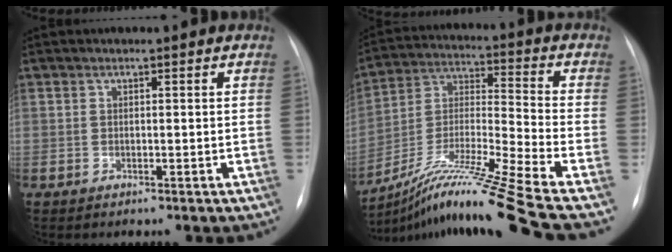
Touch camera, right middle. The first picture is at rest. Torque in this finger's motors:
{"motor_torque": [0.47, -1.11, 0.08, 0.10]}